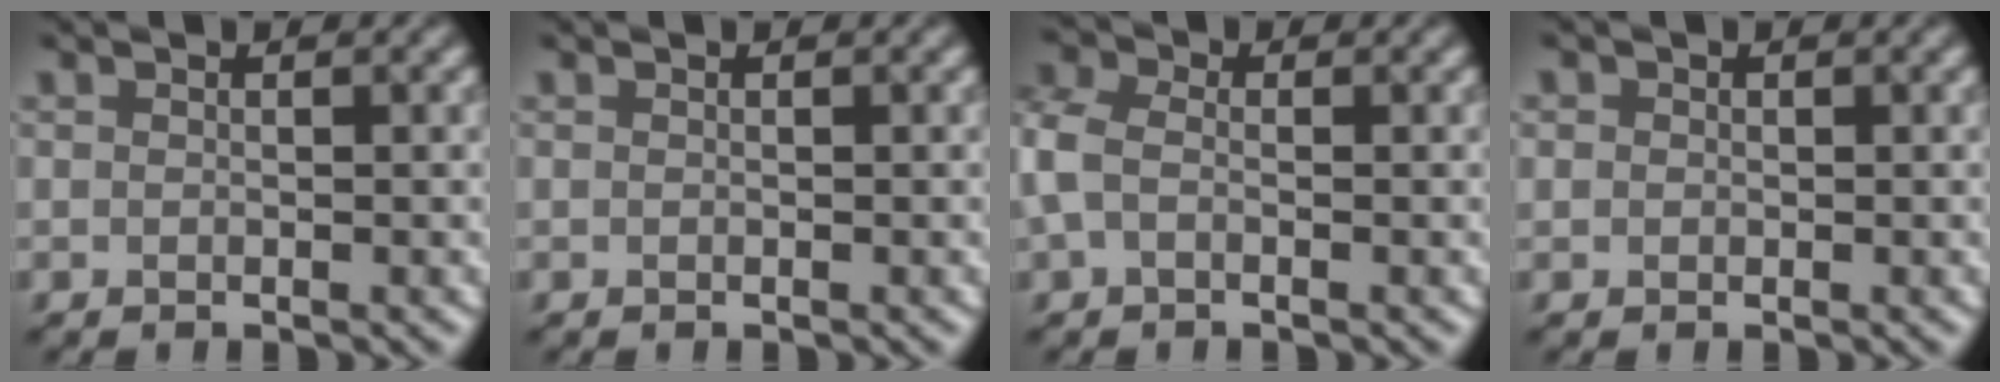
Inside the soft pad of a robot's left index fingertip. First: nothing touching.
{"total": 0.0}
{"total": 3.2, "force": [-0.3, 2.3, 2.1], "torque": [-0.064, 0.006, -0.019]}
{"total": 0.8, "force": [0.2, 0.8, 0.2], "torque": [0.003, -0.001, -0.002]}